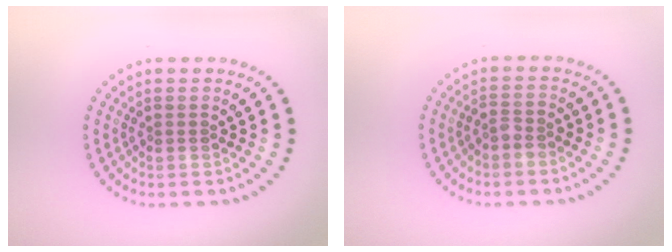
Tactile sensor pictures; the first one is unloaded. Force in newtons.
{"total": 1.3, "press": 1.2, "slide": 0.6}